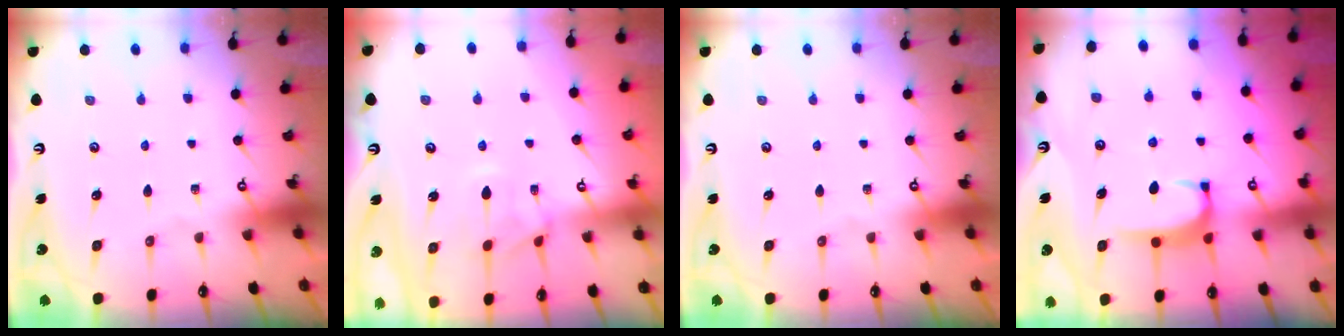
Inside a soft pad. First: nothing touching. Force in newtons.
{"total": 1.9, "press": 1.7, "slide": 0.9}
{"total": 0.0}
{"total": 1.8, "press": 1.7, "slide": 0.5}